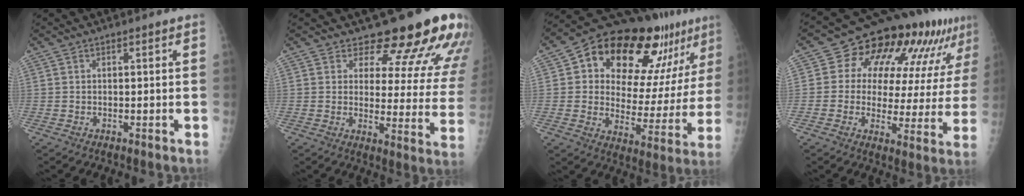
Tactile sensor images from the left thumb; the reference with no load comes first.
{"total": 16.9, "force": [14.3, 5.8, 7.0], "torque": [-0.039, -0.107, 0.159]}
{"total": 25.1, "force": [13.5, 12.0, 17.5], "torque": [-0.201, -0.008, 0.204]}
{"total": 20.4, "force": [10.2, 10.2, 14.4], "torque": [-0.165, -0.005, 0.133]}